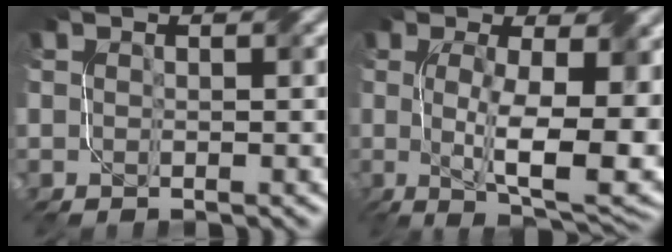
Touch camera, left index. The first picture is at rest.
{"total": 11.6, "force": [-0.5, 3.6, 11.0], "torque": [-0.166, -0.012, -0.004]}